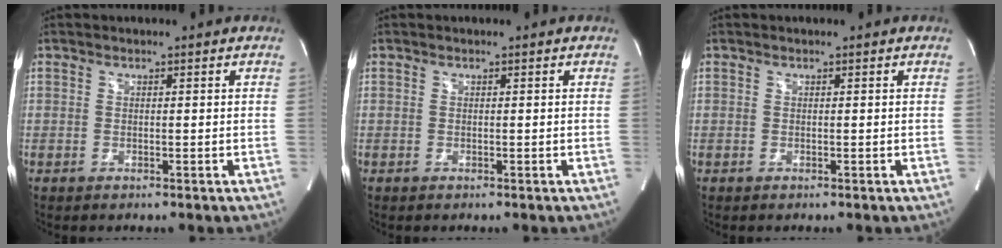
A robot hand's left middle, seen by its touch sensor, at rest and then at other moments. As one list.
[{"total": 0.0}, {"total": 0.0}]